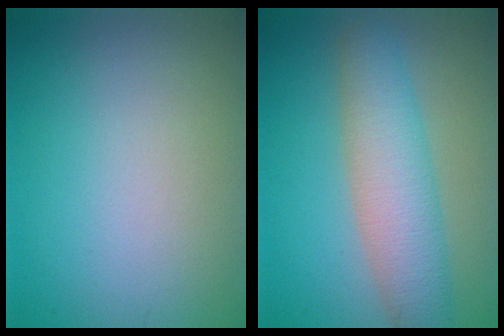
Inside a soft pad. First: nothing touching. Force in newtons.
{"total": 5.8, "press": 5.8, "slide": 0.4}